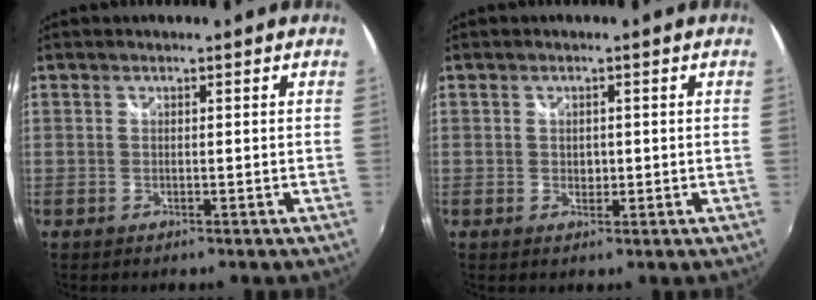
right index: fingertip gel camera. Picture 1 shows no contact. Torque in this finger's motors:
{"motor_torque": [-0.03, 0.04, 0.03, 0.01]}